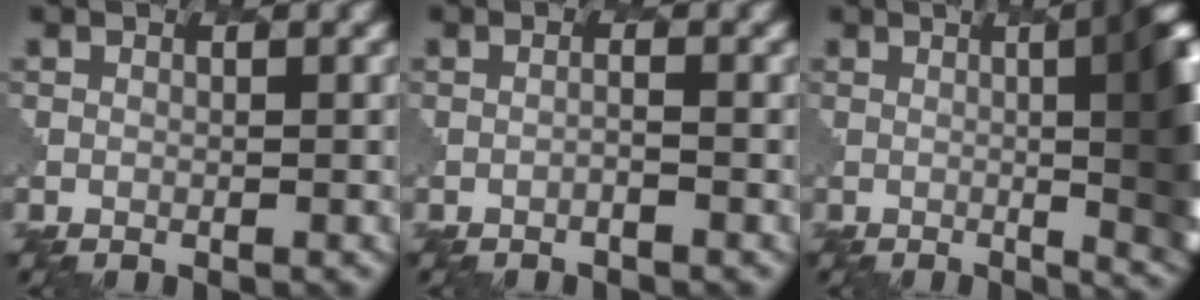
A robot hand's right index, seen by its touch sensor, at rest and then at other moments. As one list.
[{"total": 0.7, "force": [-0.3, -0.5, -0.2], "torque": [0.002, 0.008, -0.015]}, {"total": 15.9, "force": [0.2, 6.3, 14.6], "torque": [-0.092, 0.011, -0.004]}]